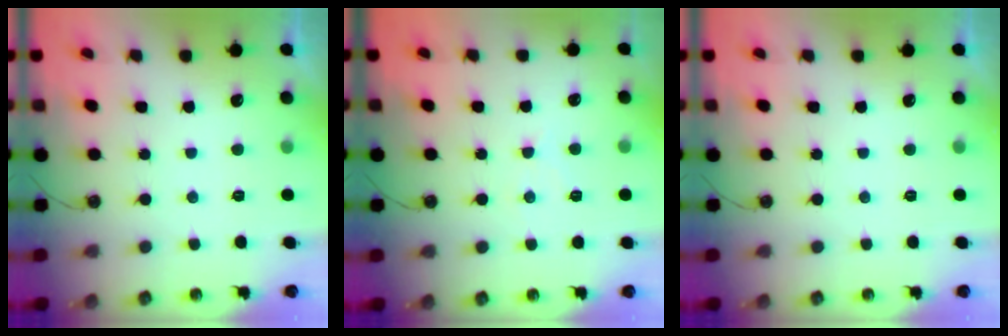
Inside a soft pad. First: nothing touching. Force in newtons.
{"total": 5.8, "press": 5.8, "slide": 1.0}
{"total": 0.0}